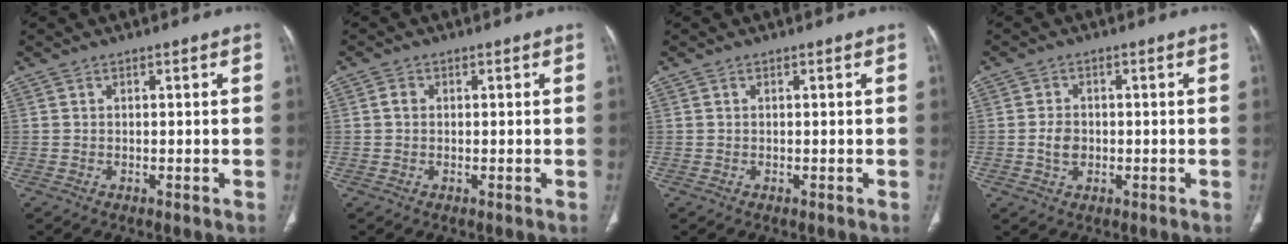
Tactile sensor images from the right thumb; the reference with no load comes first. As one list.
[{"total": 1.3, "force": [0.1, 1.1, 0.8], "torque": [-0.009, 0.002, 0.001]}, {"total": 0.0}, {"total": 3.5, "force": [-0.4, 2.8, 2.1], "torque": [-0.032, 0.006, -0.007]}]